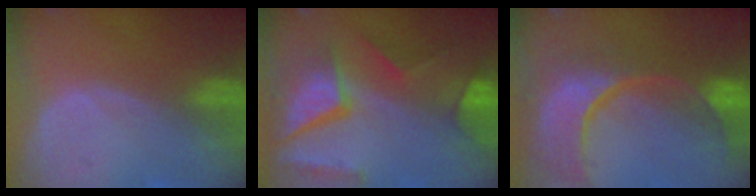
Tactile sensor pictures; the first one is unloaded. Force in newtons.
{"total": 11.4, "press": 9.5, "slide": 6.4}
{"total": 14.0, "press": 11.2, "slide": 8.4}